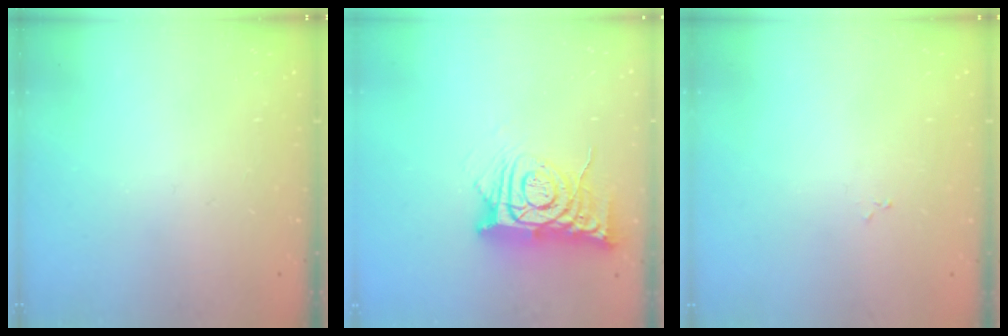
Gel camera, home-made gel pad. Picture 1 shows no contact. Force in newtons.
{"total": 12.0, "press": 11.9, "slide": 1.2}
{"total": 1.9, "press": 1.9, "slide": 0.3}